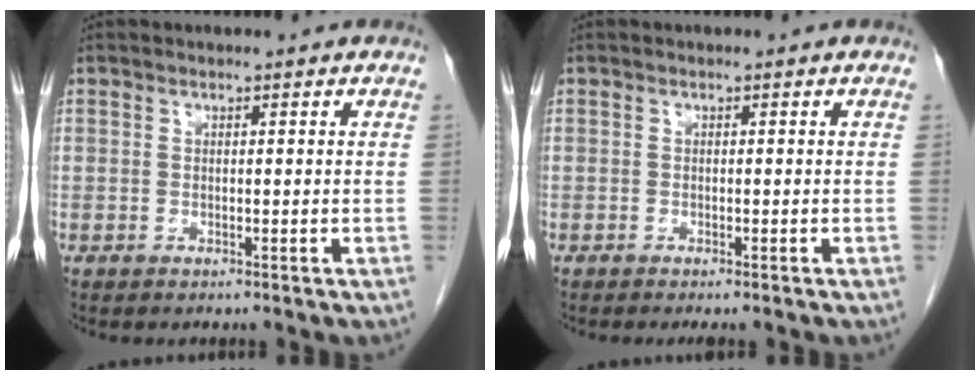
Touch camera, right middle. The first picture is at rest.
{"total": 1.2, "force": [-1.0, 0.0, 0.6], "torque": [-0.011, -0.004, -0.013]}